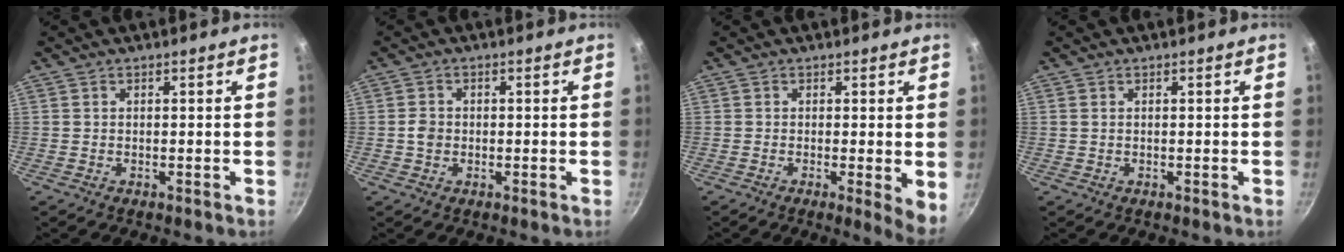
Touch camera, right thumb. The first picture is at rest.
{"total": 2.3, "force": [-0.3, 1.9, 1.2], "torque": [-0.015, 0.009, -0.007]}
{"total": 4.6, "force": [-0.3, 0.9, 4.5], "torque": [-0.055, -0.016, -0.006]}
{"total": 0.0}